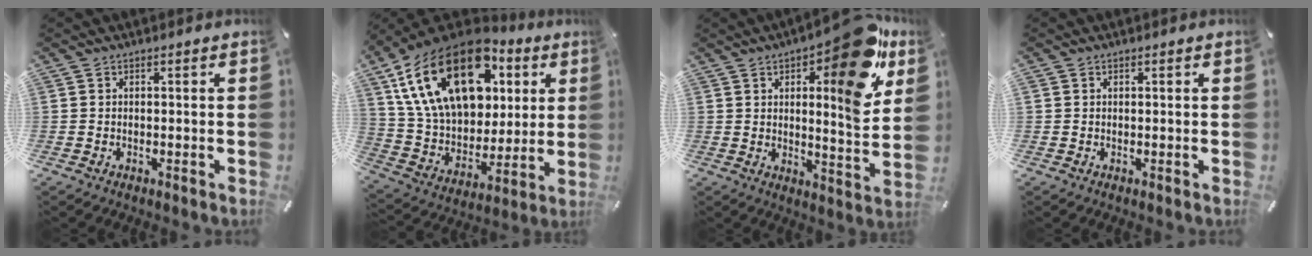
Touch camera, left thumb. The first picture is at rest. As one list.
[{"total": 25.6, "force": [11.2, 16.5, 16.0], "torque": [-0.318, -0.050, 0.198]}, {"total": 17.6, "force": [9.1, 5.3, 14.1], "torque": [-0.167, -0.072, 0.135]}, {"total": 0.0}]